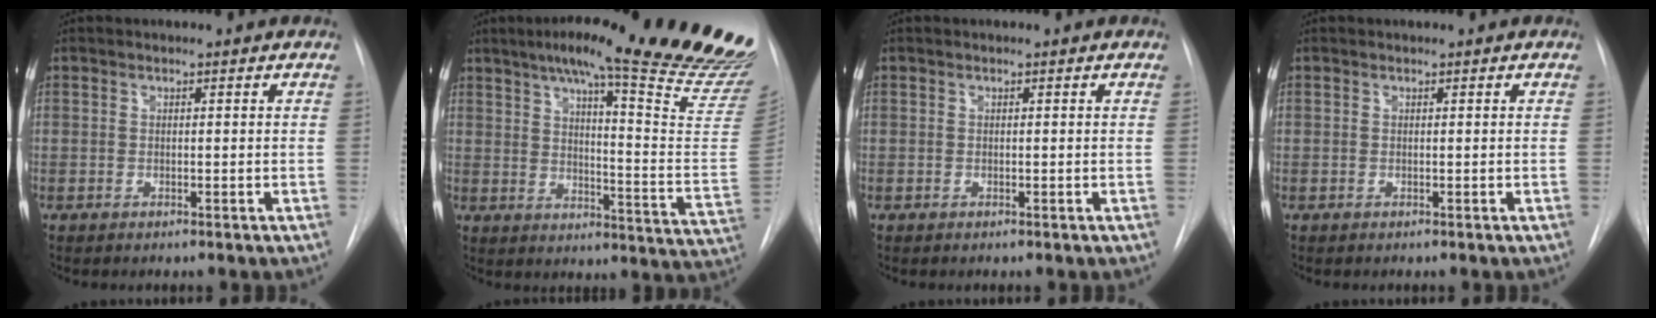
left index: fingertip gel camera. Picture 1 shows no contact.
{"total": 27.9, "force": [22.9, 1.1, 15.9], "torque": [-0.189, -0.081, 0.281]}
{"total": 0.0}
{"total": 0.0}